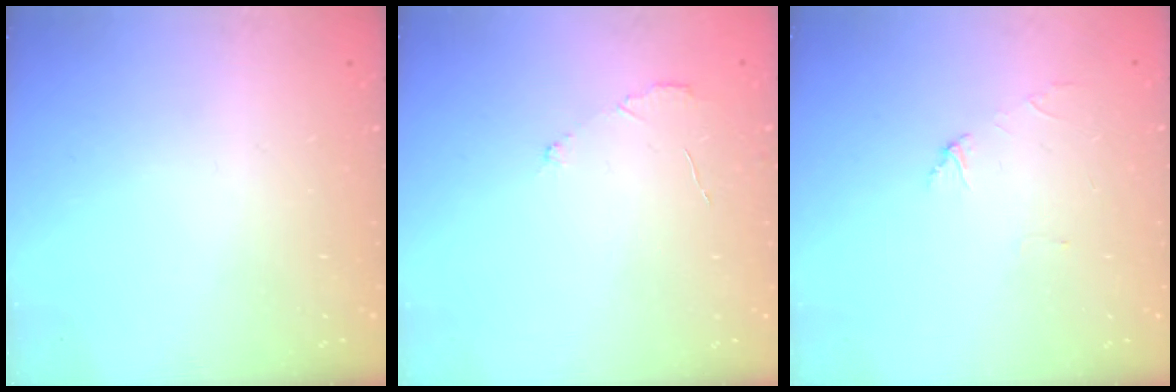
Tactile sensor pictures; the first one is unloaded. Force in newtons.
{"total": 3.0, "press": 3.0, "slide": 0.3}
{"total": 2.7, "press": 2.7, "slide": 0.2}